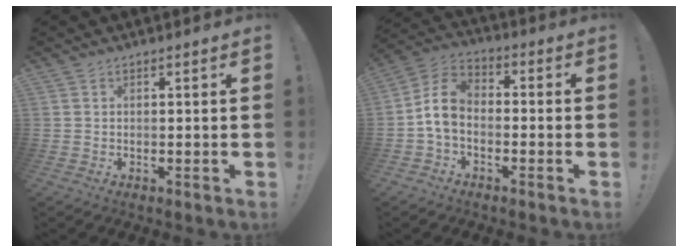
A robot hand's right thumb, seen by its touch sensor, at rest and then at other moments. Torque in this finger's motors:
{"motor_torque": [0.69, 0.77, 0.59, -0.72, 0.02]}